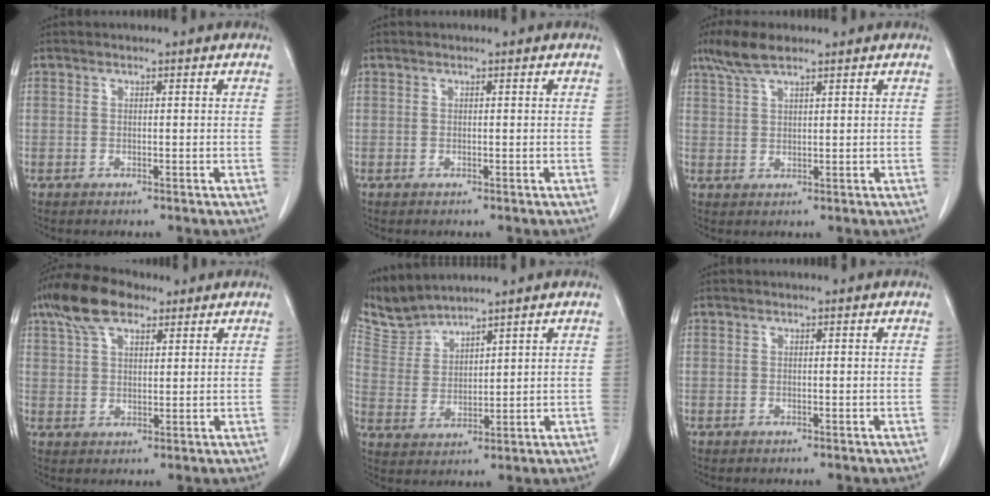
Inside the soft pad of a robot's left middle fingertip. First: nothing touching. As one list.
[{"total": 0.0}, {"total": 5.0, "force": [3.8, 1.0, 3.1], "torque": [-0.074, 0.013, 0.076]}, {"total": 8.5, "force": [5.6, 3.7, 5.2], "torque": [-0.106, 0.028, 0.106]}, {"total": 5.5, "force": [5.5, 0.1, -0.3], "torque": [-0.005, 0.005, 0.125]}, {"total": 0.0}]